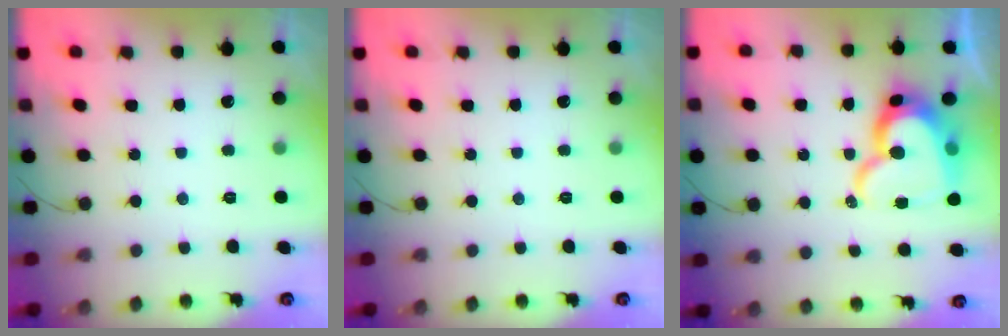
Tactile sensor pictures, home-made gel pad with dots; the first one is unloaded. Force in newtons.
{"total": 0.0}
{"total": 18.5, "press": 18.4, "slide": 1.6}